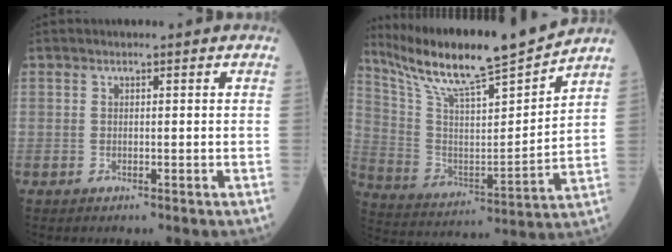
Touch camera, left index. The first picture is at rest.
{"total": 19.3, "force": [17.0, 0.1, 9.1], "torque": [-0.171, -0.009, 0.293]}